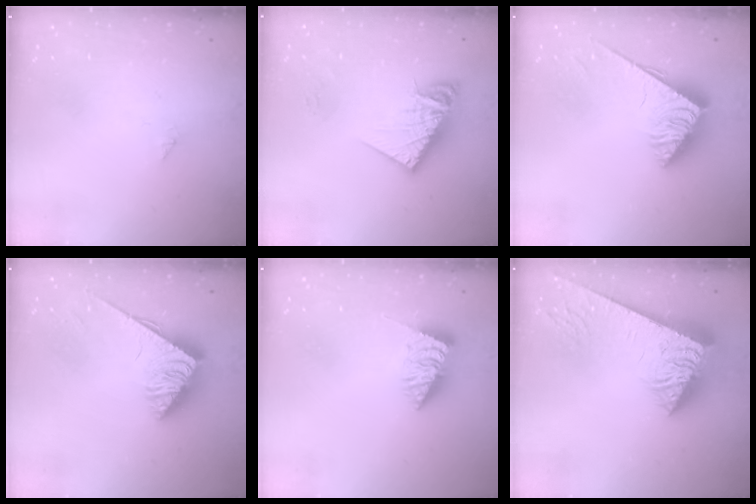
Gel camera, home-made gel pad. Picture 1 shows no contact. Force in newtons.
{"total": 13.0, "press": 13.0, "slide": 1.0}
{"total": 3.6, "press": 3.5, "slide": 0.6}
{"total": 3.7, "press": 3.6, "slide": 0.6}
{"total": 2.6, "press": 2.6, "slide": 0.1}
{"total": 7.8, "press": 7.7, "slide": 1.0}